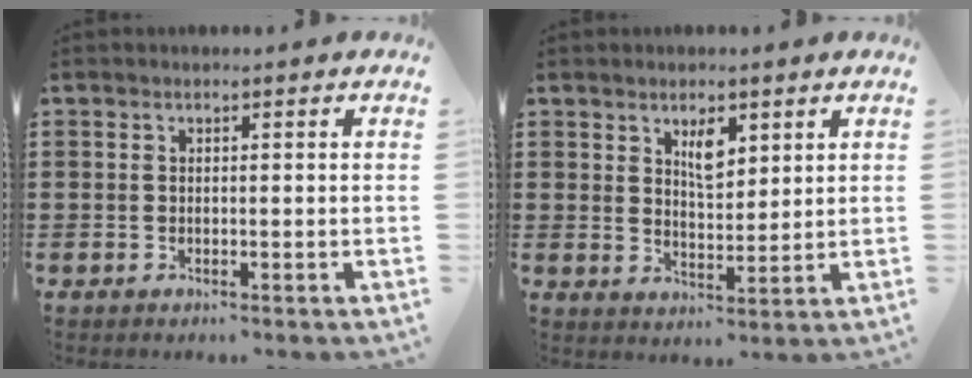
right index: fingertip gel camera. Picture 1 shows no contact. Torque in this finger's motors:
{"motor_torque": [0.12, -0.10, 0.10, 0.05]}